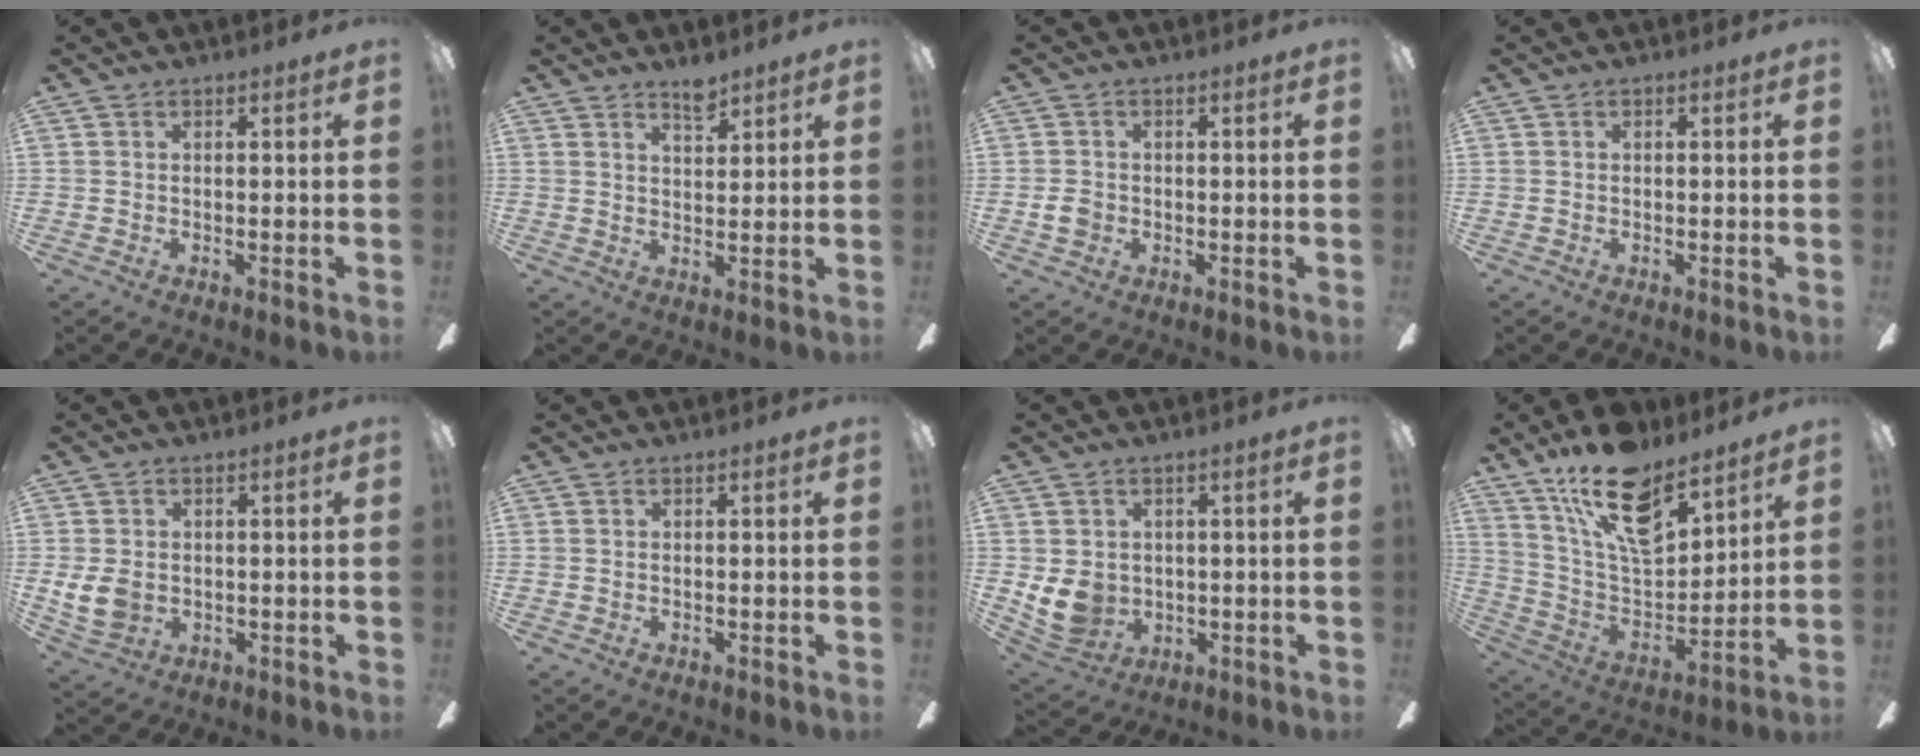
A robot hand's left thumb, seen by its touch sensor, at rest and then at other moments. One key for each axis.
{"total": 4.2, "fx": 3.6, "fy": 1.2, "fz": 1.7, "tx": -0.015, "ty": -0.023, "tz": 0.061}
{"total": 2.9, "fx": -0.5, "fy": 2.4, "fz": 1.5, "tx": -0.024, "ty": 0.007, "tz": -0.007}
{"total": 0.0}
{"total": 5.8, "fx": 0.4, "fy": 4.6, "fz": 3.4, "tx": -0.090, "ty": 0.005, "tz": 0.010}
{"total": 0.0}
{"total": 8.1, "fx": 1.0, "fy": 7.1, "fz": 3.8, "tx": -0.104, "ty": -0.010, "tz": 0.021}
{"total": 20.0, "fx": 13.7, "fy": 8.9, "fz": 11.6, "tx": -0.201, "ty": -0.080, "tz": 0.244}